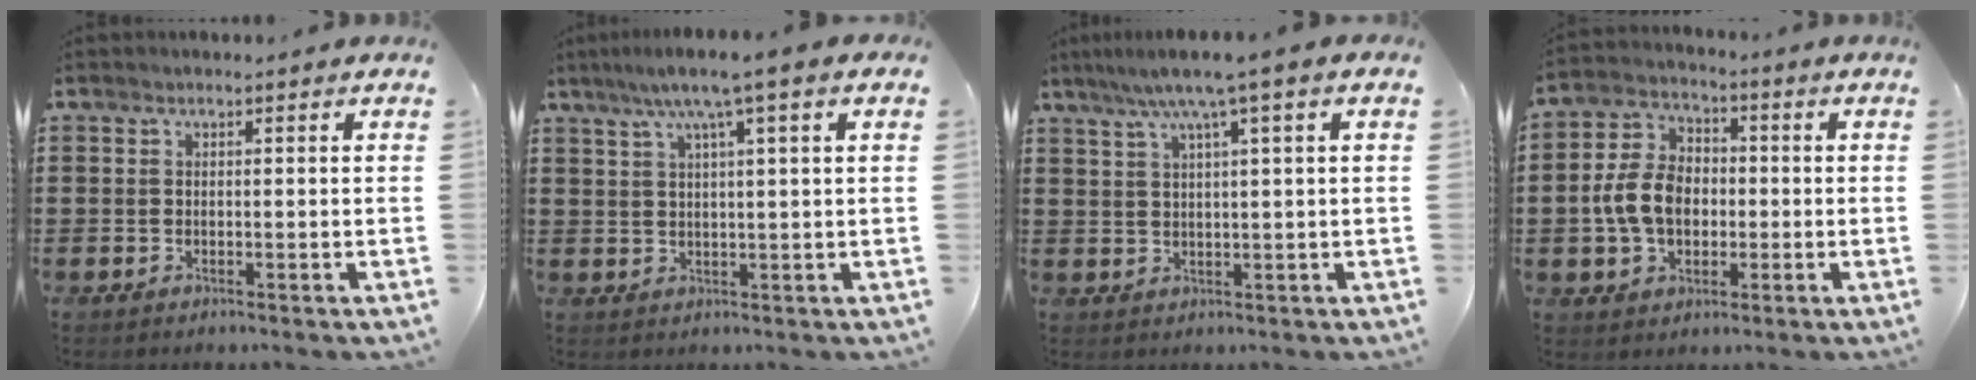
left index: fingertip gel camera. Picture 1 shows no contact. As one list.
[{"total": 5.4, "force": [2.7, -0.2, 4.6], "torque": [-0.097, 0.002, 0.042]}, {"total": 5.1, "force": [2.6, -0.3, 4.3], "torque": [-0.091, 0.000, 0.040]}, {"total": 8.3, "force": [-1.0, 6.1, 5.4], "torque": [-0.141, 0.006, -0.026]}]